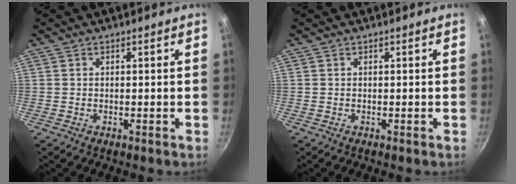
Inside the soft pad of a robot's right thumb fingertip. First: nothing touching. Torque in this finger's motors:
{"motor_torque": [0.01, 0.00, 0.00, -0.01, 0.00]}